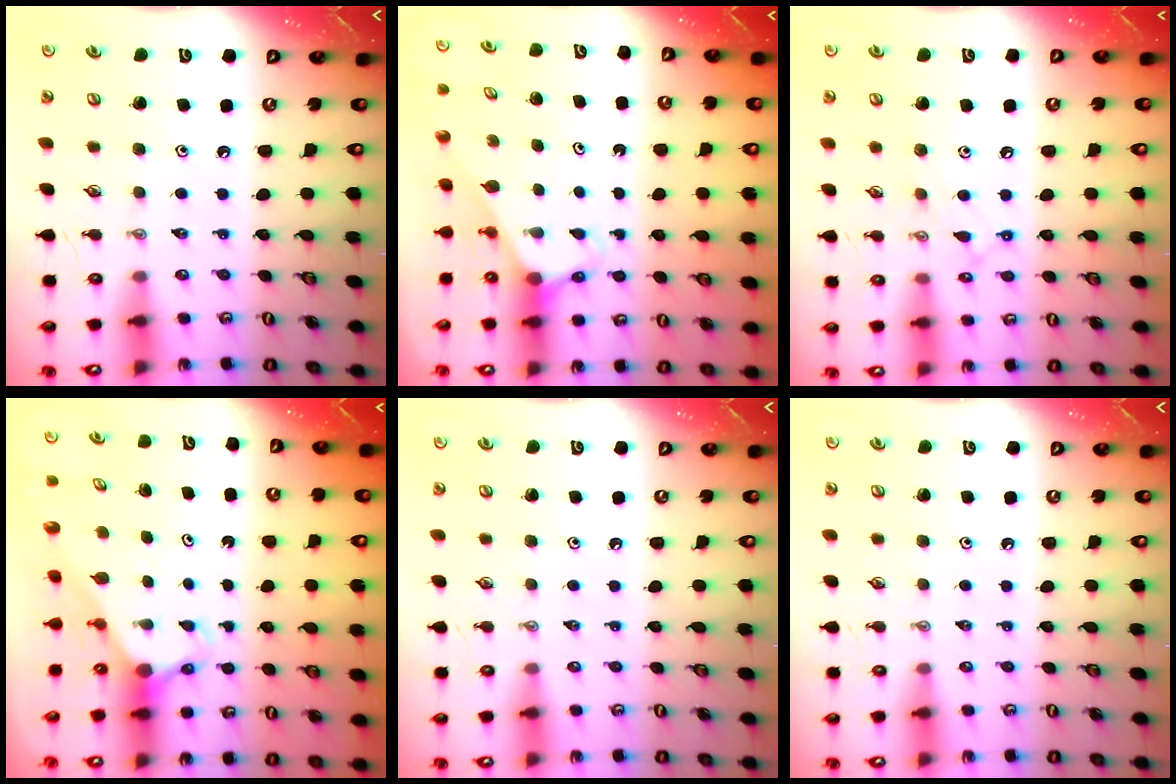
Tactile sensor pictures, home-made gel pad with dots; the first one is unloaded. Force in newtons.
{"total": 2.5, "press": 2.4, "slide": 0.2}
{"total": 10.2, "press": 10.2, "slide": 0.8}
{"total": 2.7, "press": 2.7, "slide": 0.1}
{"total": 0.0}
{"total": 0.0}